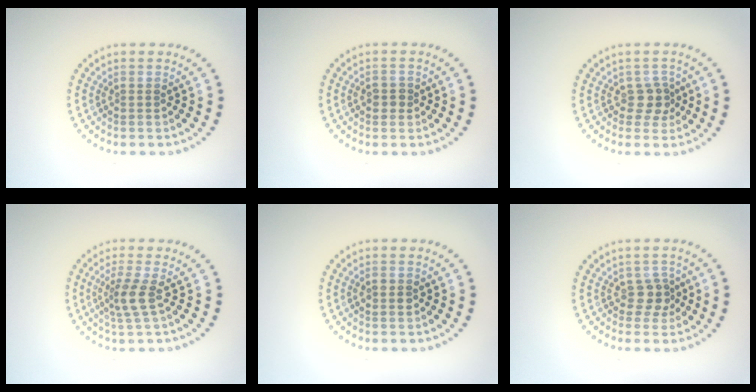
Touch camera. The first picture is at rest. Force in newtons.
{"total": 1.5, "press": 1.5, "slide": 0.3}
{"total": 2.0, "press": 1.7, "slide": 1.1}
{"total": 2.5, "press": 1.9, "slide": 1.7}
{"total": 1.6, "press": 1.6, "slide": 0.1}
{"total": 2.0, "press": 1.7, "slide": 1.1}